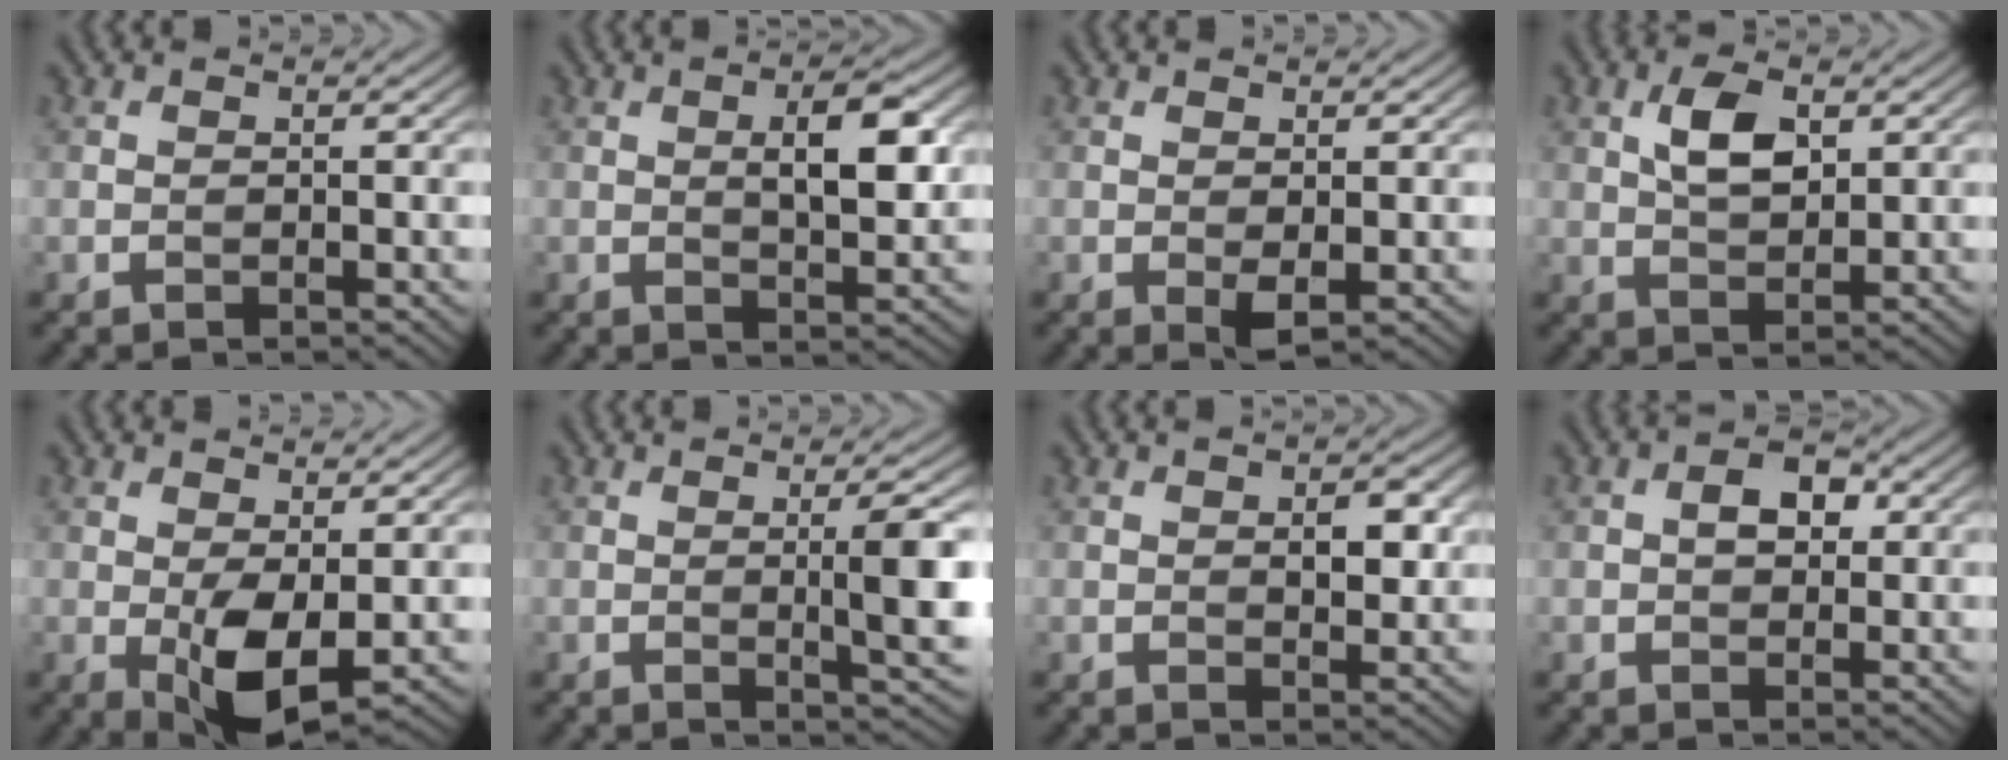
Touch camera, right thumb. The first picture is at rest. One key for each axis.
{"total": 6.4, "fx": 1.3, "fy": 2.2, "fz": 5.9, "tx": -0.091, "ty": 0.004, "tz": 0.022}
{"total": 1.5, "fx": 0.0, "fy": 0.6, "fz": 1.4, "tx": -0.026, "ty": -0.004, "tz": 0.002}
{"total": 5.4, "fx": 1.7, "fy": 2.9, "fz": 4.2, "tx": -0.086, "ty": 0.003, "tz": 0.031}
{"total": 5.9, "fx": -0.7, "fy": 2.7, "fz": 5.2, "tx": -0.103, "ty": -0.005, "tz": -0.006}
{"total": 6.1, "fx": 0.3, "fy": 0.8, "fz": 6.0, "tx": -0.101, "ty": 0.002, "tz": 0.008}
{"total": 3.7, "fx": 0.7, "fy": 1.8, "fz": 3.2, "tx": -0.050, "ty": -0.002, "tz": 0.011}
{"total": 3.5, "fx": 0.6, "fy": 2.3, "fz": 2.6, "tx": -0.046, "ty": 0.004, "tz": 0.006}